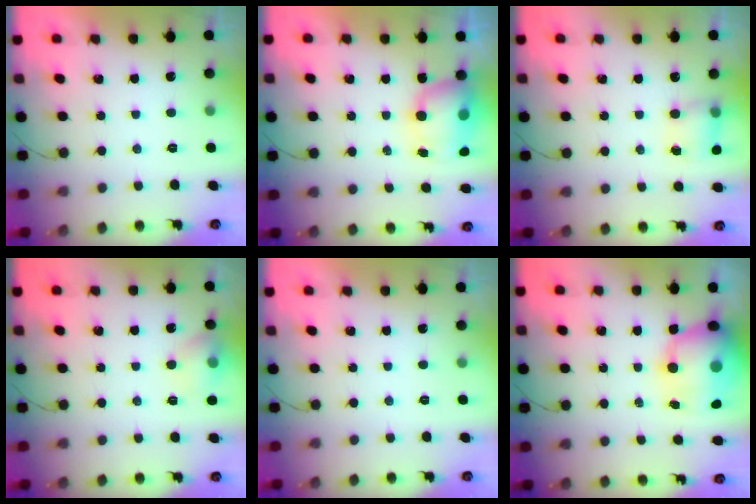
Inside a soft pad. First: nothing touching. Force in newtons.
{"total": 7.8, "press": 7.5, "slide": 2.2}
{"total": 5.6, "press": 5.6, "slide": 0.6}
{"total": 8.9, "press": 8.8, "slide": 1.4}
{"total": 0.0}
{"total": 14.6, "press": 14.2, "slide": 3.6}